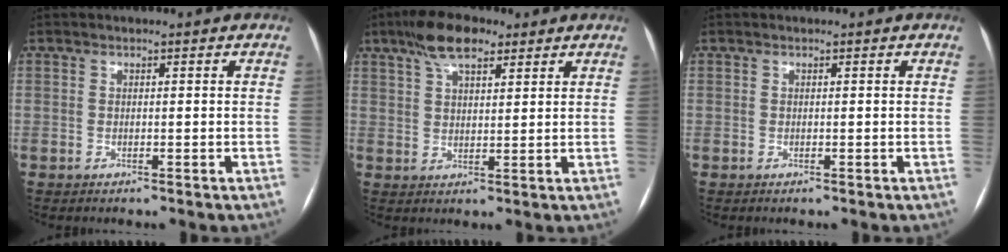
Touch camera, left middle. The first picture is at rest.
{"total": 7.6, "force": [5.1, 2.6, 5.0], "torque": [-0.097, 0.017, 0.089]}
{"total": 0.0}